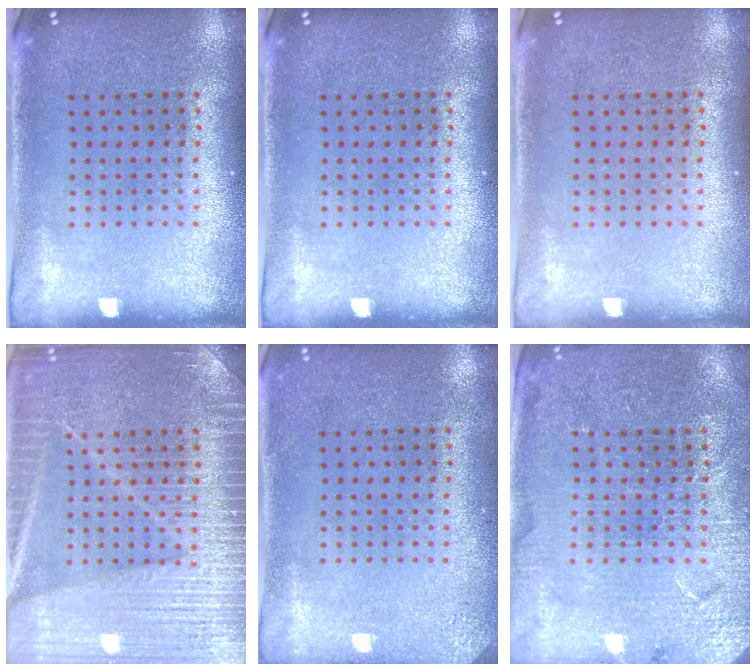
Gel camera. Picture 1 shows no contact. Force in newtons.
{"total": 0.0}
{"total": 0.0}
{"total": 6.8, "press": 6.7, "slide": 1.0}
{"total": 1.9, "press": 1.9, "slide": 0.2}
{"total": 3.5, "press": 3.4, "slide": 0.7}